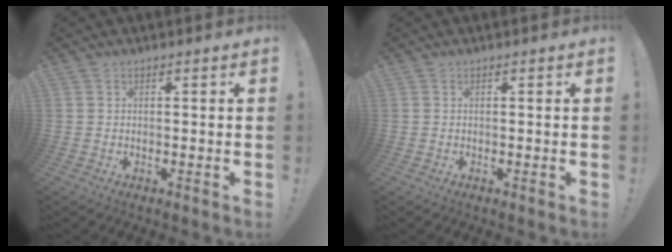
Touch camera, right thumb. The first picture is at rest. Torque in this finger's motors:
{"motor_torque": [0.05, 0.05, -0.01, 0.02, 0.01]}